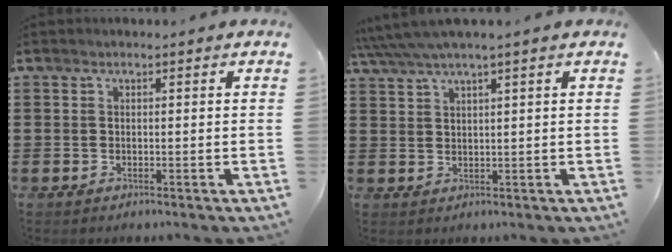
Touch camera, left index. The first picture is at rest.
{"total": 2.7, "force": [2.0, 0.0, 1.8], "torque": [-0.040, 0.000, 0.035]}